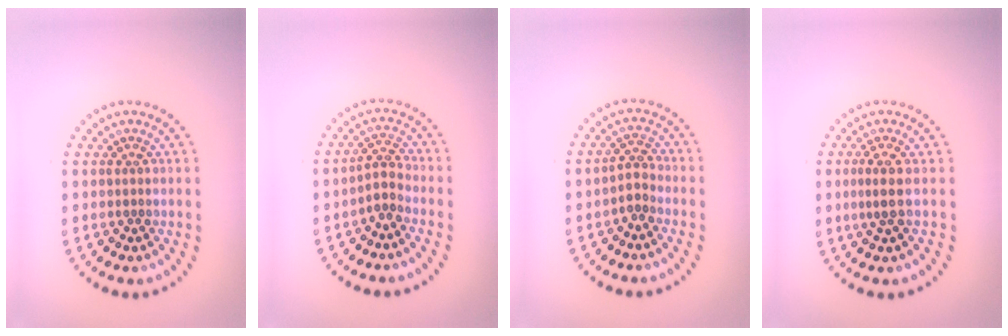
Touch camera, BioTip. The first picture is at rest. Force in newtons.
{"total": 2.1, "press": 1.6, "slide": 1.4}
{"total": 1.7, "press": 1.3, "slide": 1.1}
{"total": 2.1, "press": 1.5, "slide": 1.5}